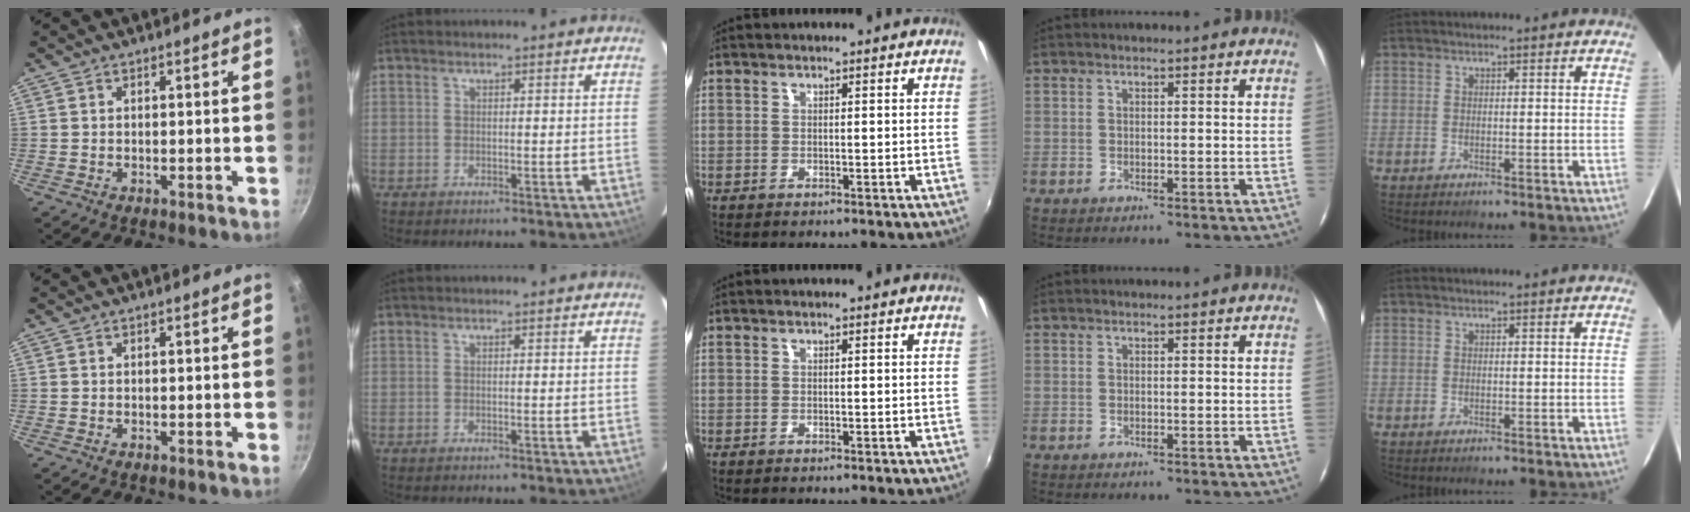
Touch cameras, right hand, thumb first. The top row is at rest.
{}